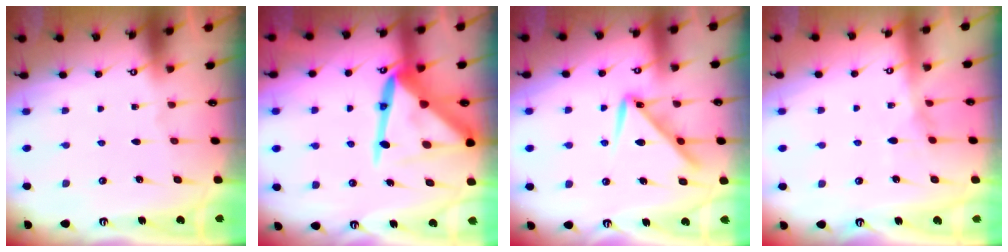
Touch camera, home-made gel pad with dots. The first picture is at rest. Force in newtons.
{"total": 17.2, "press": 17.1, "slide": 1.6}
{"total": 11.4, "press": 11.4, "slide": 0.2}
{"total": 6.8, "press": 6.8, "slide": 0.8}